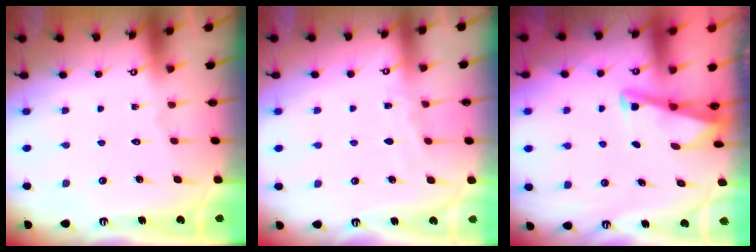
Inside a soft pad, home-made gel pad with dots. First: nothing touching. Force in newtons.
{"total": 3.4, "press": 3.3, "slide": 0.5}
{"total": 2.9, "press": 2.9, "slide": 0.3}